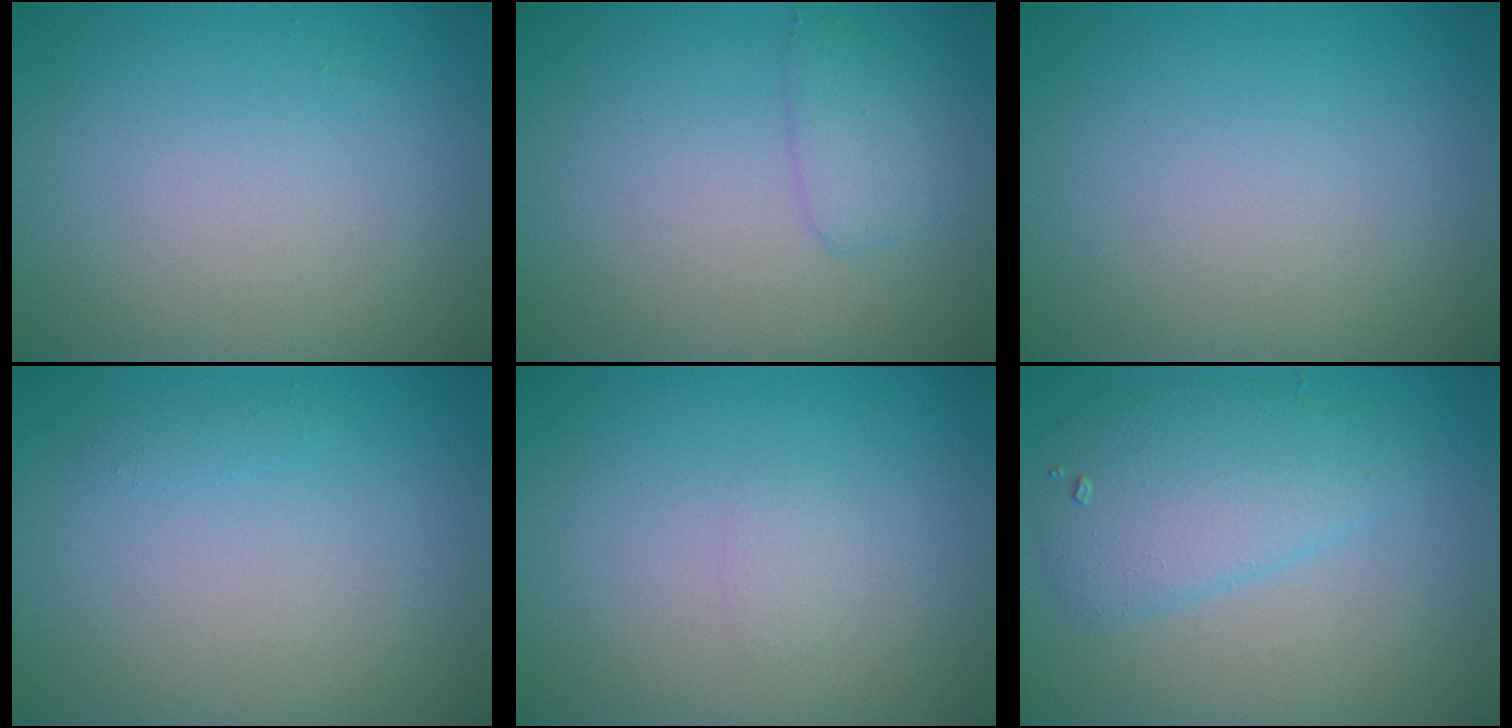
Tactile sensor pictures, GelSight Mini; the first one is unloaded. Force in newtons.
{"total": 1.7, "press": 1.7, "slide": 0.1}
{"total": 0.0}
{"total": 0.5, "press": 0.5, "slide": 0.1}
{"total": 0.6, "press": 0.6, "slide": 0.1}
{"total": 4.1, "press": 4.1, "slide": 0.2}